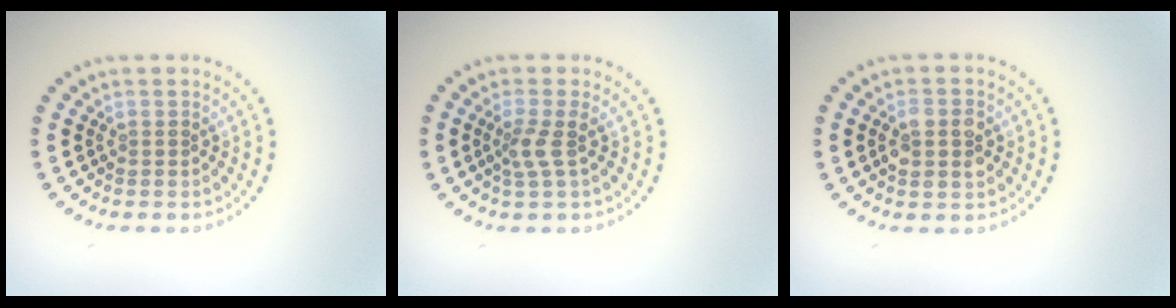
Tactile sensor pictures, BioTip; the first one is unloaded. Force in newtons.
{"total": 2.0, "press": 1.5, "slide": 1.3}
{"total": 2.8, "press": 2.8, "slide": 0.3}